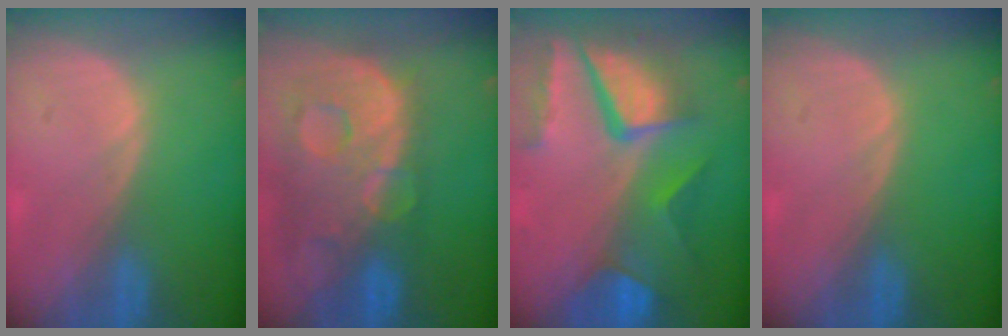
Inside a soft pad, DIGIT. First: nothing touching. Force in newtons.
{"total": 13.6, "press": 11.1, "slide": 7.9}
{"total": 11.2, "press": 9.2, "slide": 6.4}
{"total": 0.0}